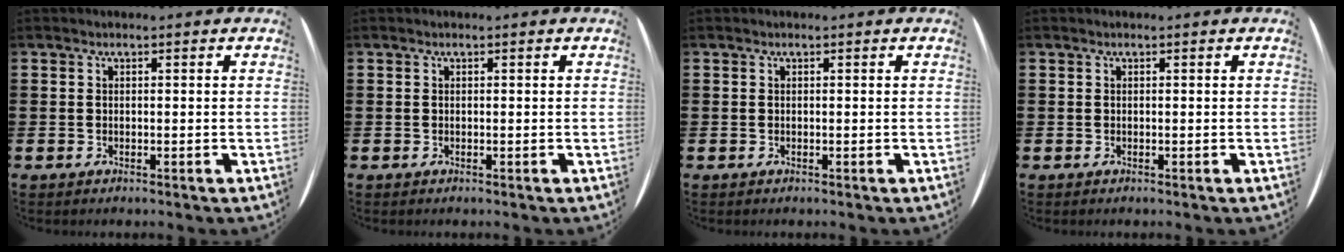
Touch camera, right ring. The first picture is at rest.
{"total": 0.0}
{"total": 0.0}
{"total": 0.0}